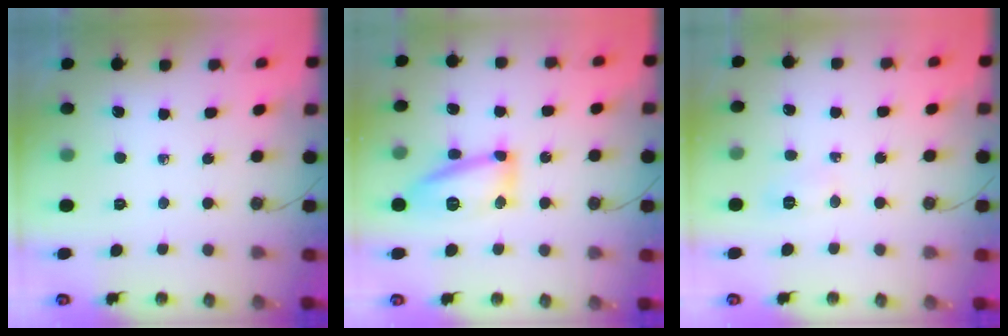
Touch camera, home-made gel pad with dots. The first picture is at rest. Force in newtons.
{"total": 13.9, "press": 13.9, "slide": 1.1}
{"total": 5.6, "press": 5.5, "slide": 1.2}